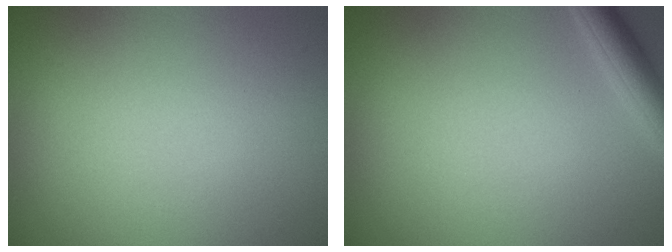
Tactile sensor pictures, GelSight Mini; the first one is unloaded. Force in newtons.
{"total": 2.6, "press": 2.6, "slide": 0.2}